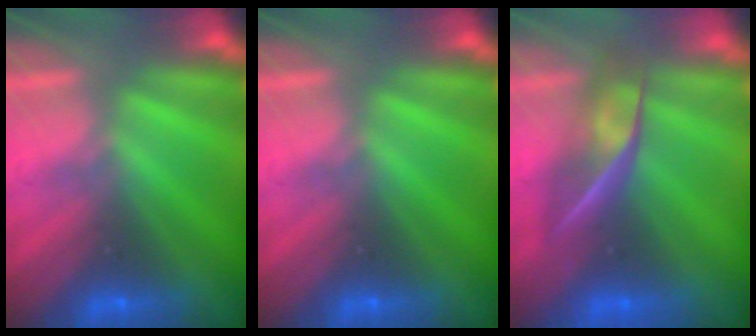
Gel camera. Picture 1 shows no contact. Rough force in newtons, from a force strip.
{"total": 0.0}
{"total": 2.5}